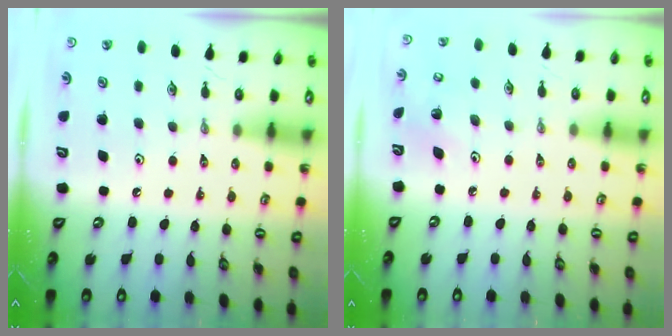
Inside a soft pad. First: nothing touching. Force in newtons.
{"total": 3.7, "press": 3.7, "slide": 0.3}